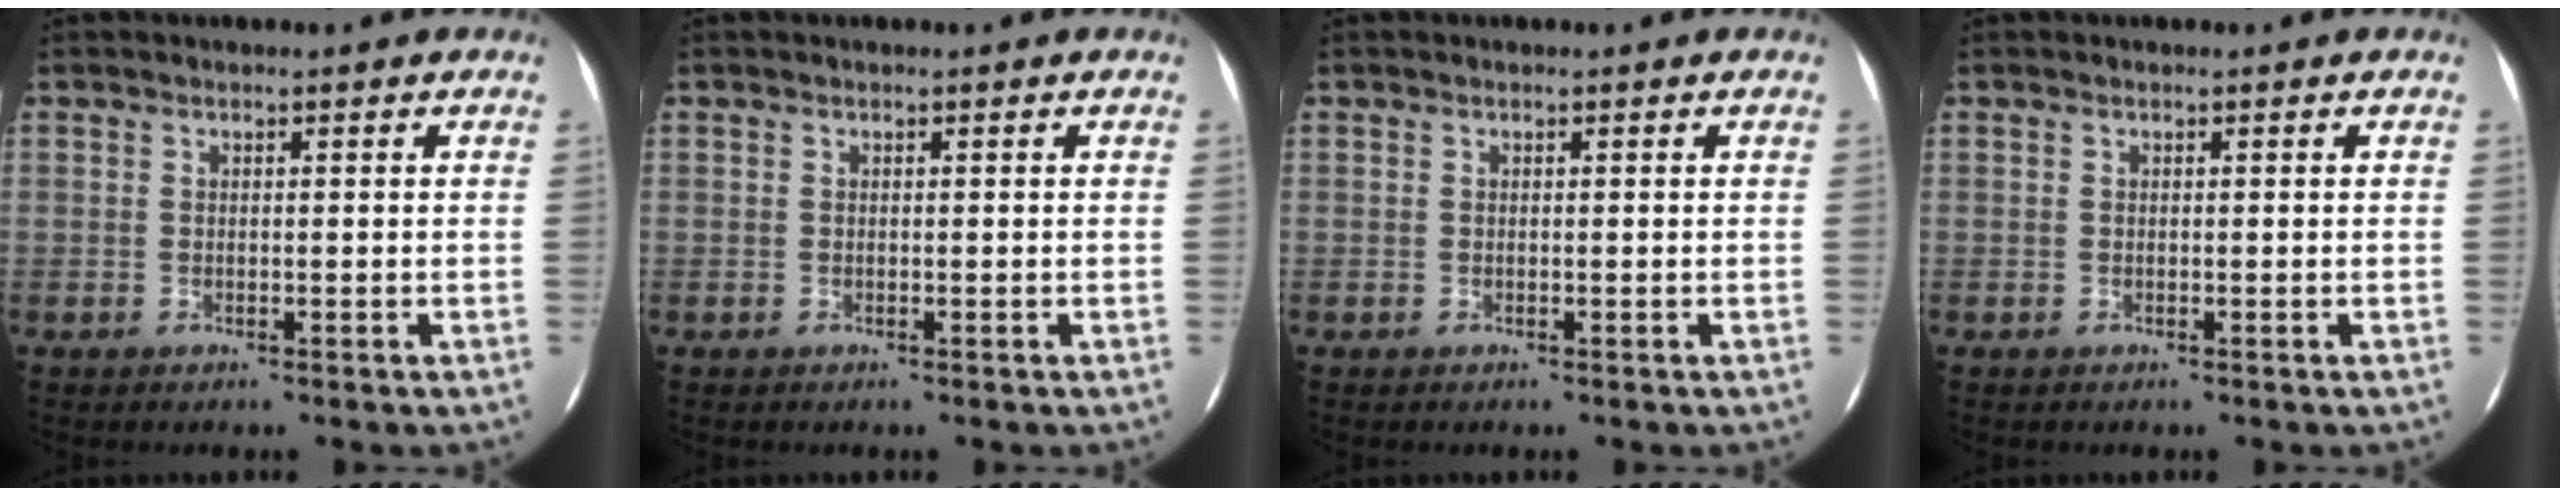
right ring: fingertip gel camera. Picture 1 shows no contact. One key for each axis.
{"total": 0.0}
{"total": 0.0}
{"total": 0.0}